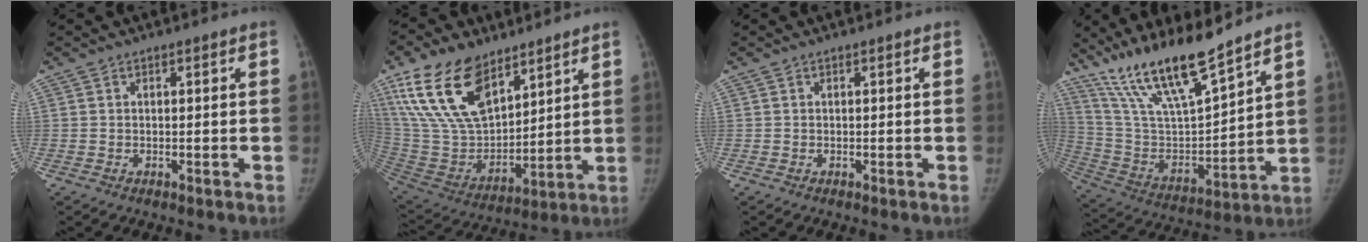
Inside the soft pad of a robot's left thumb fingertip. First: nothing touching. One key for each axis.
{"total": 21.7, "fx": 12.9, "fy": 11.4, "fz": 13.2, "tx": -0.238, "ty": -0.048, "tz": 0.257}
{"total": 0.0}
{"total": 18.6, "fx": 14.8, "fy": 2.6, "fz": 11.0, "tx": -0.181, "ty": -0.075, "tz": 0.283}